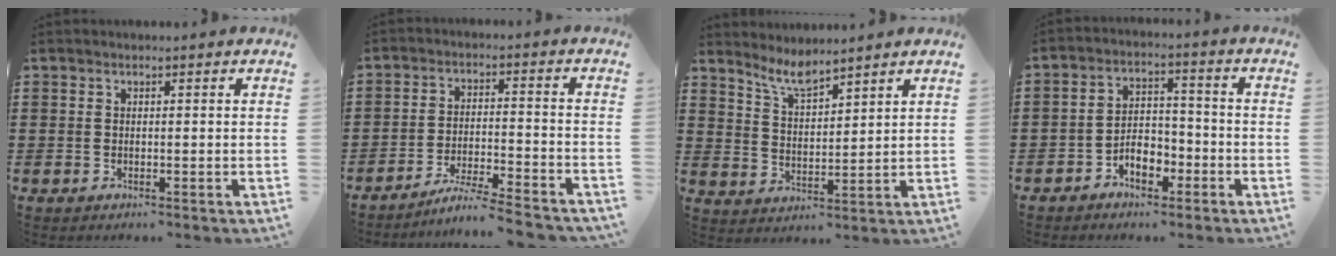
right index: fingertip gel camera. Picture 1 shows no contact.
{"total": 5.8, "force": [-5.4, -0.4, 2.3], "torque": [-0.045, -0.011, -0.105]}
{"total": 5.5, "force": [4.9, 0.9, 2.5], "torque": [-0.064, -0.015, 0.089]}
{"total": 5.2, "force": [-3.1, 2.9, 3.0], "torque": [-0.044, 0.011, -0.059]}